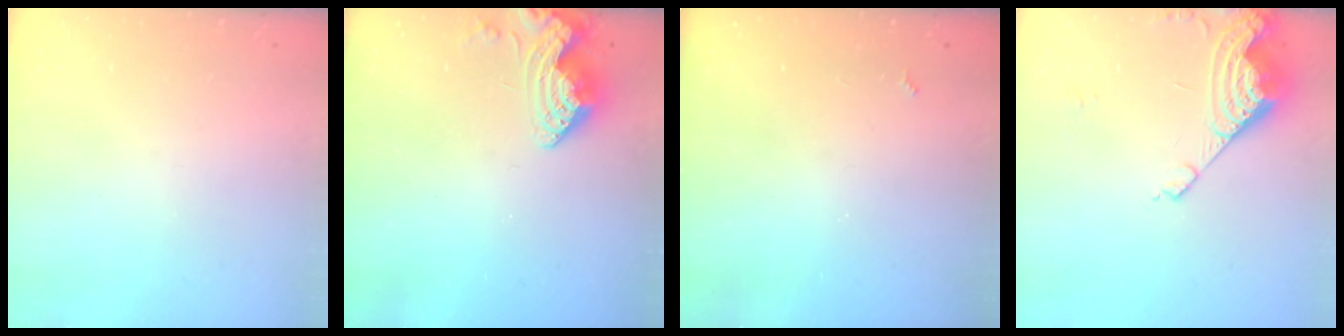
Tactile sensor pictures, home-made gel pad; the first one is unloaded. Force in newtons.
{"total": 10.1, "press": 10.0, "slide": 1.2}
{"total": 2.5, "press": 2.5, "slide": 0.4}
{"total": 15.1, "press": 15.0, "slide": 1.8}